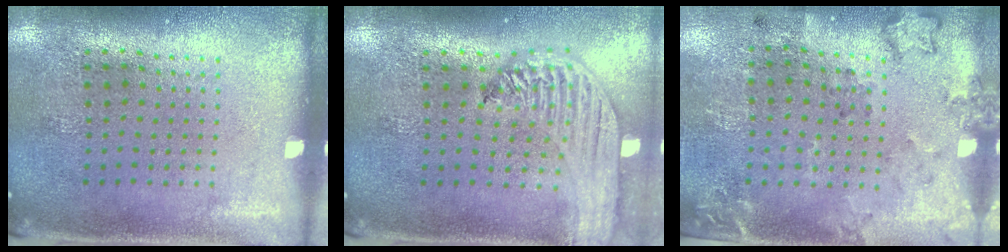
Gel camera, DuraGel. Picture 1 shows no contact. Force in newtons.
{"total": 2.7, "press": 2.2, "slide": 1.6}
{"total": 2.0, "press": 1.4, "slide": 1.4}